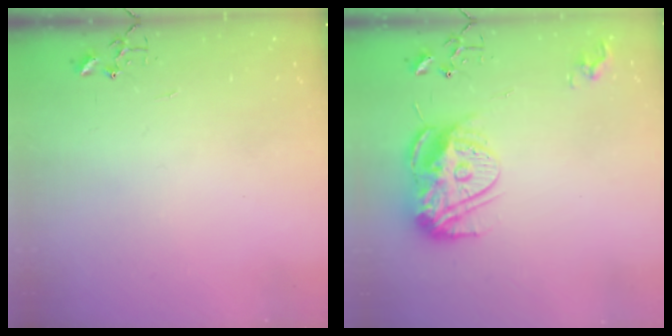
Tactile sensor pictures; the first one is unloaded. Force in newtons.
{"total": 14.8, "press": 14.7, "slide": 1.4}